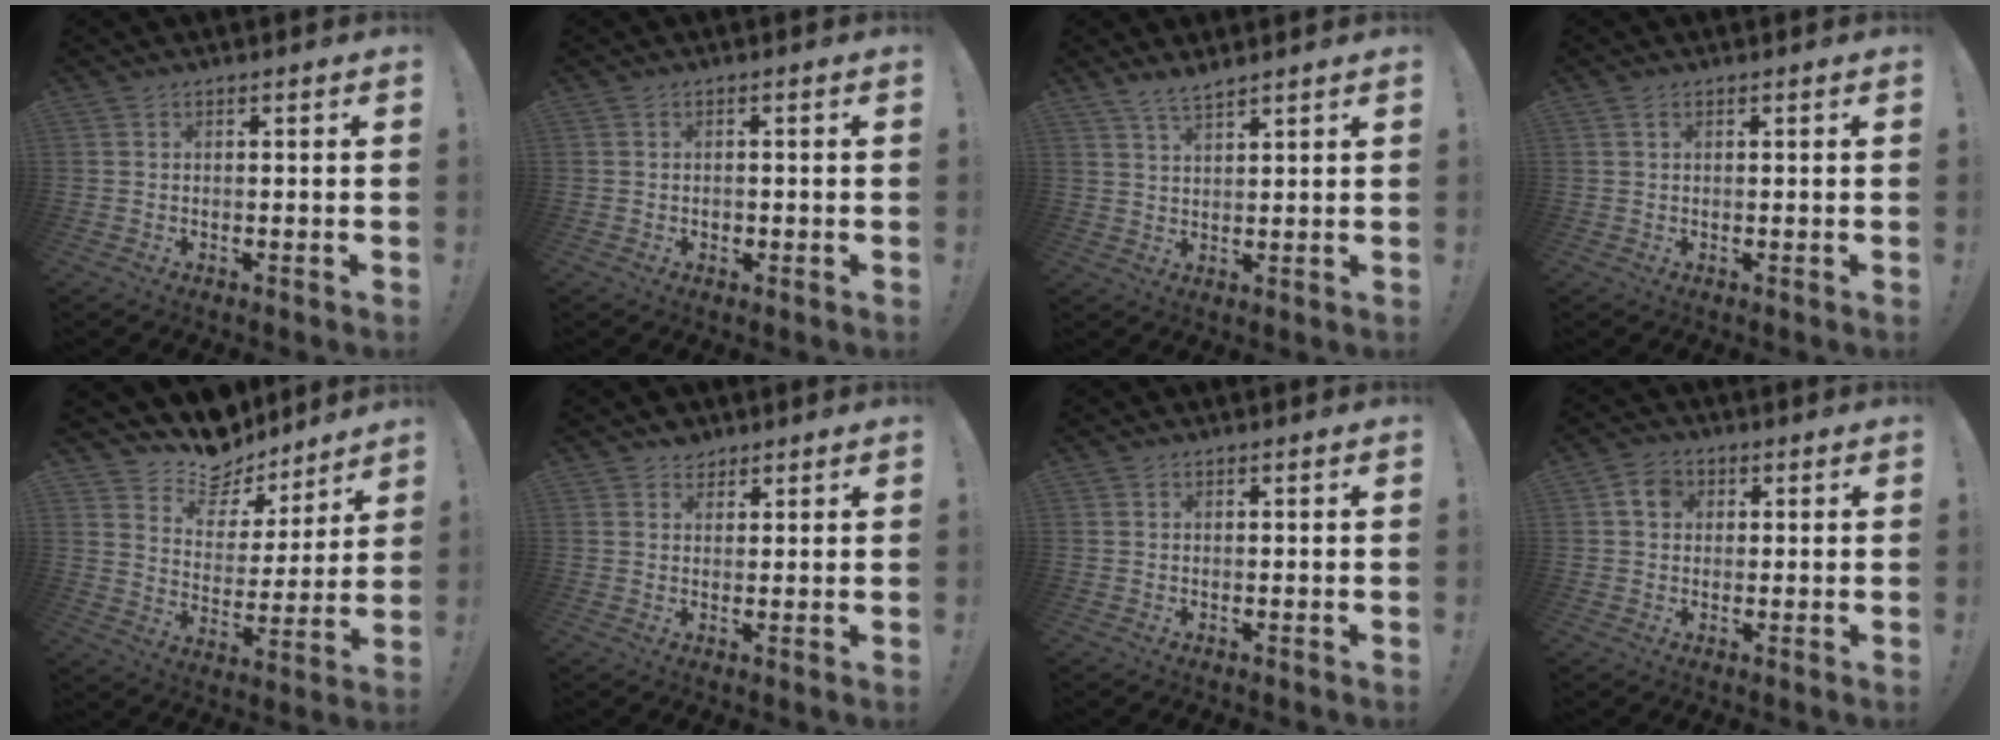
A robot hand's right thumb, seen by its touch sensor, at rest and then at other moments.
{"total": 1.0, "force": [-0.5, 0.8, 0.3], "torque": [-0.012, 0.005, -0.009]}
{"total": 4.1, "force": [3.7, 0.5, 1.5], "torque": [-0.028, -0.023, 0.068]}
{"total": 1.2, "force": [0.6, 0.7, 0.8], "torque": [-0.011, 0.000, 0.009]}
{"total": 11.9, "force": [10.4, 5.4, 2.3], "torque": [-0.052, -0.086, 0.187]}
{"total": 3.0, "force": [2.2, 2.1, 0.2], "torque": [0.005, -0.012, 0.040]}
{"total": 0.0}
{"total": 5.4, "force": [1.6, 4.4, 2.8], "torque": [-0.040, 0.005, 0.030]}